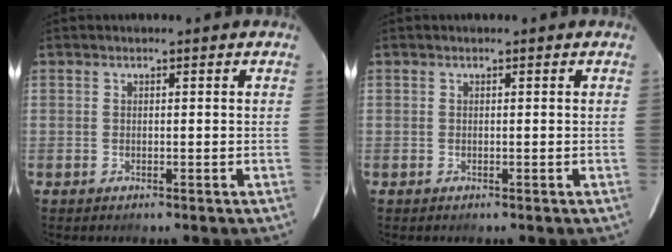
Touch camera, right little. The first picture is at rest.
{"total": 0.0}